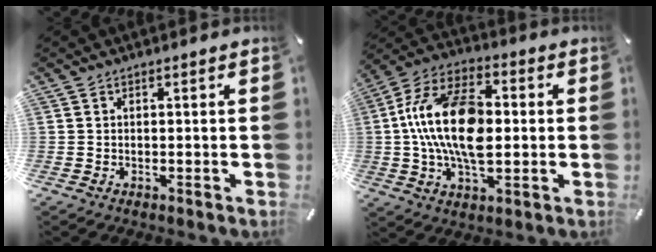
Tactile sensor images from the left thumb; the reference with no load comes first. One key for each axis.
{"total": 17.9, "fx": 0.0, "fy": 10.3, "fz": 14.6, "tx": -0.296, "ty": 0.003, "tz": -0.006}